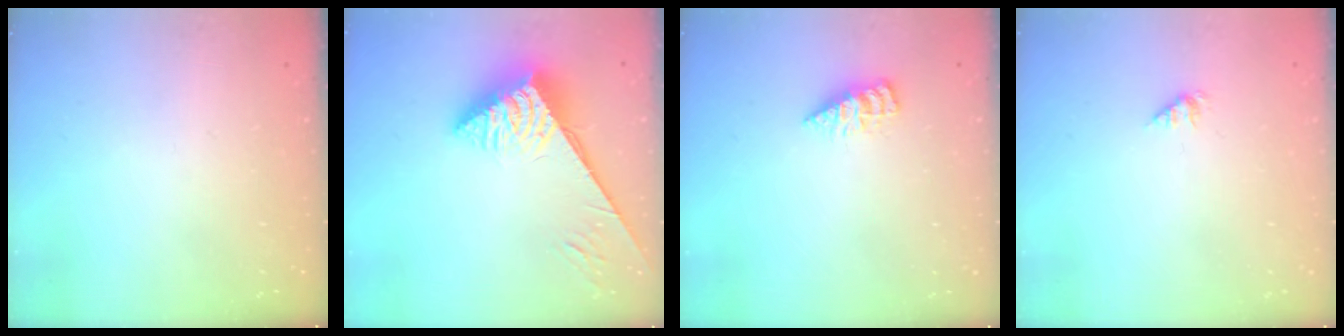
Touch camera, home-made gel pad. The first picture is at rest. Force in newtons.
{"total": 8.1, "press": 8.1, "slide": 0.8}
{"total": 2.4, "press": 2.4, "slide": 0.3}
{"total": 1.2, "press": 1.2, "slide": 0.2}